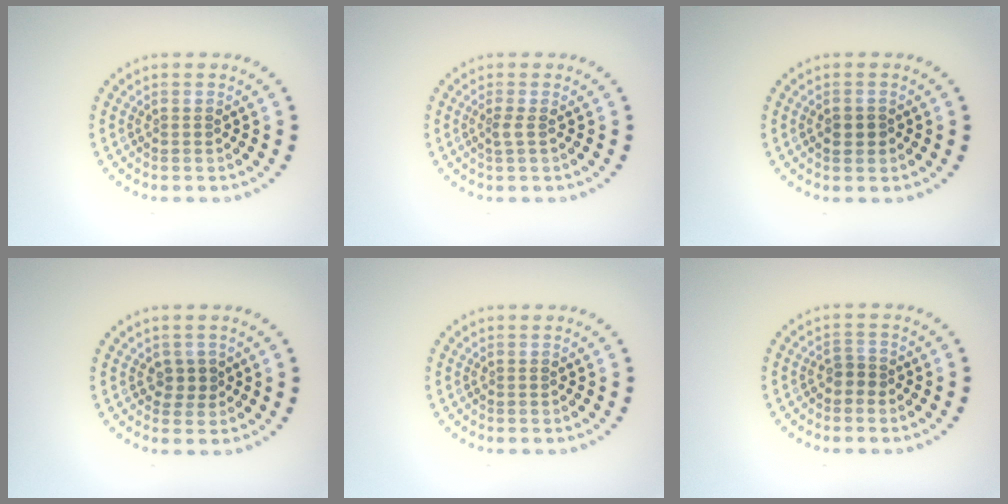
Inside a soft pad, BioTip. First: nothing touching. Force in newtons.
{"total": 1.0, "press": 0.5, "slide": 0.8}
{"total": 1.6, "press": 1.6, "slide": 0.3}
{"total": 1.7, "press": 1.5, "slide": 0.9}
{"total": 0.0}
{"total": 1.3, "press": 1.0, "slide": 0.8}